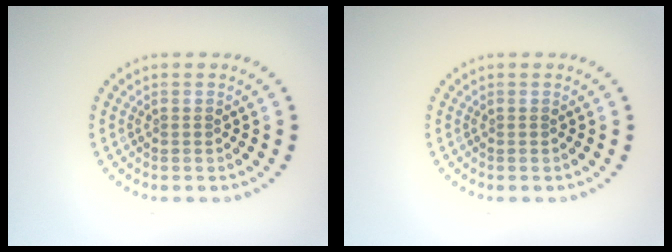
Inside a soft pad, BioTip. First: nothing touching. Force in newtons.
{"total": 0.0}